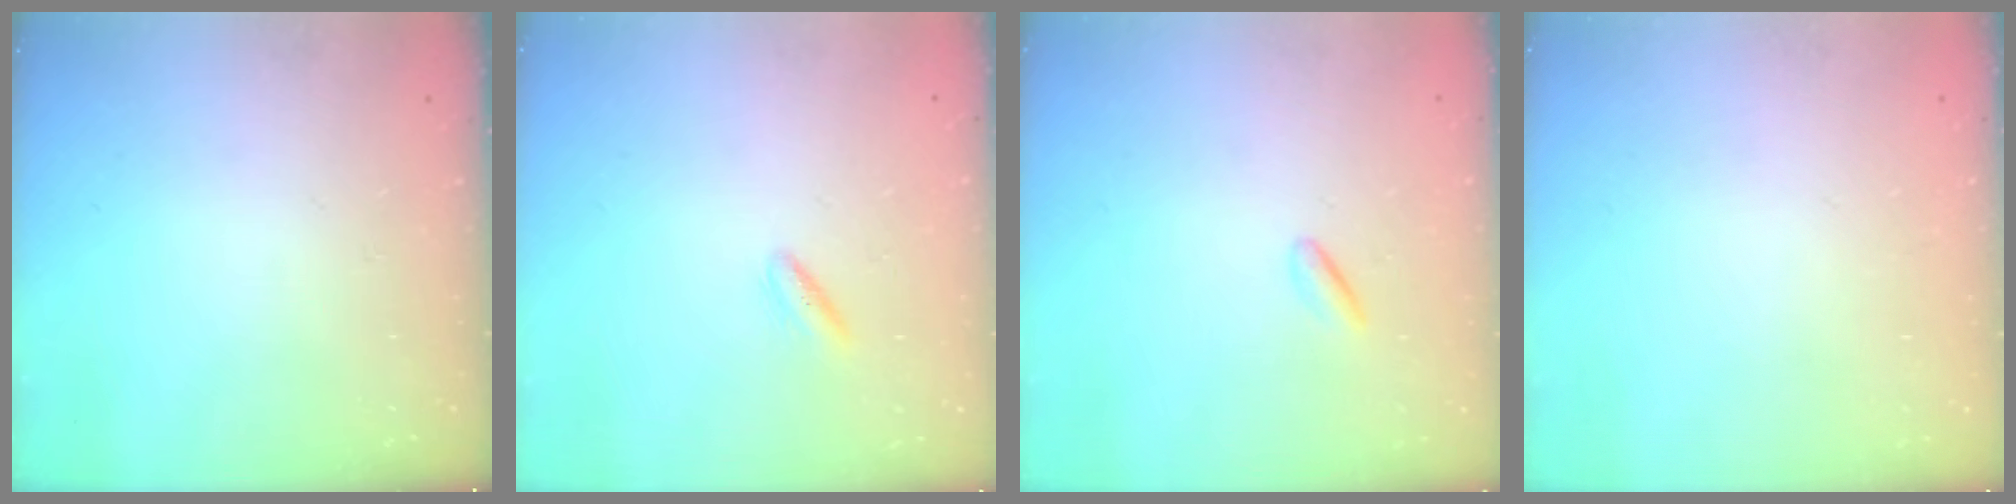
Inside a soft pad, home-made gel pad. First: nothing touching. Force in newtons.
{"total": 2.1, "press": 1.9, "slide": 1.0}
{"total": 1.5, "press": 1.3, "slide": 0.7}
{"total": 2.2, "press": 2.2, "slide": 0.1}